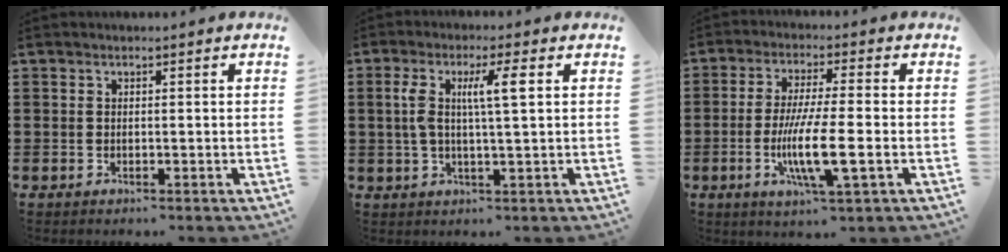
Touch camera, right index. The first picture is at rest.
{"total": 6.9, "force": [1.7, 1.0, 6.6], "torque": [-0.136, -0.001, 0.021]}
{"total": 9.4, "force": [-2.5, 1.0, 9.1], "torque": [-0.177, -0.020, -0.046]}